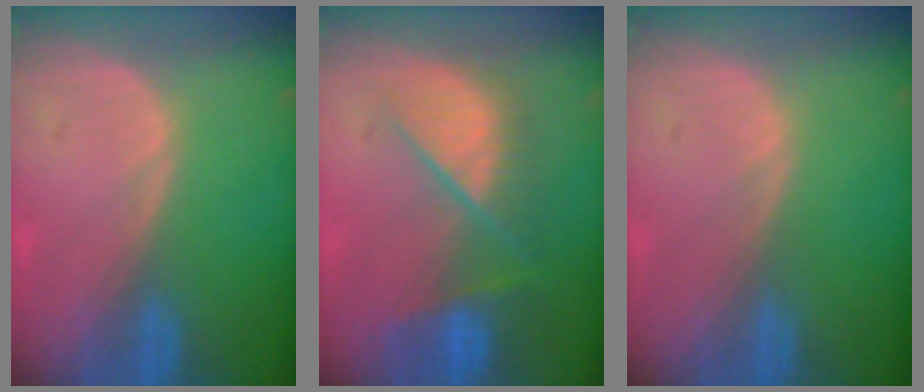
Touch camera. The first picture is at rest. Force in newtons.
{"total": 9.1, "press": 8.0, "slide": 4.3}
{"total": 0.0}